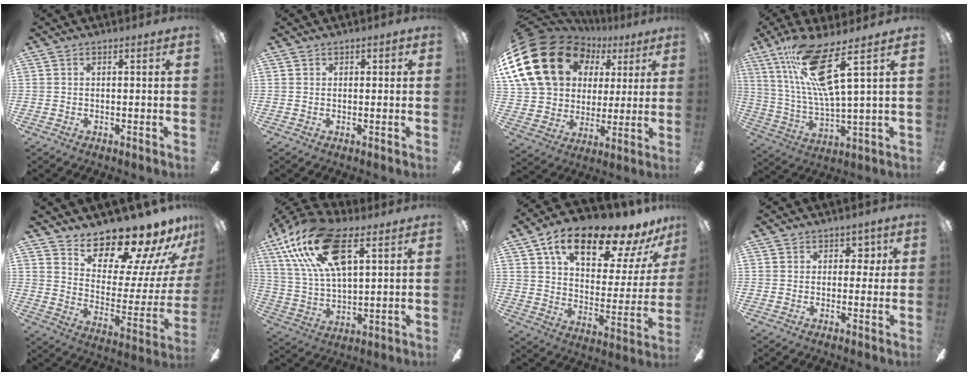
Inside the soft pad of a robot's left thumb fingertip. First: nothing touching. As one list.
[{"total": 1.1, "force": [0.6, 0.9, 0.5], "torque": [0.000, 0.000, 0.008]}, {"total": 24.6, "force": [9.7, 18.8, 12.6], "torque": [-0.267, -0.033, 0.201]}, {"total": 17.5, "force": [9.0, 3.3, 14.7], "torque": [-0.299, -0.032, 0.140]}, {"total": 17.3, "force": [15.6, 3.9, 6.5], "torque": [-0.096, -0.141, 0.257]}, {"total": 22.2, "force": [11.9, 9.8, 16.0], "torque": [-0.317, -0.034, 0.204]}, {"total": 20.5, "force": [14.5, 7.6, 12.3], "torque": [-0.199, -0.089, 0.243]}, {"total": 3.5, "force": [1.7, 2.8, 1.4], "torque": [-0.010, 0.001, 0.024]}]